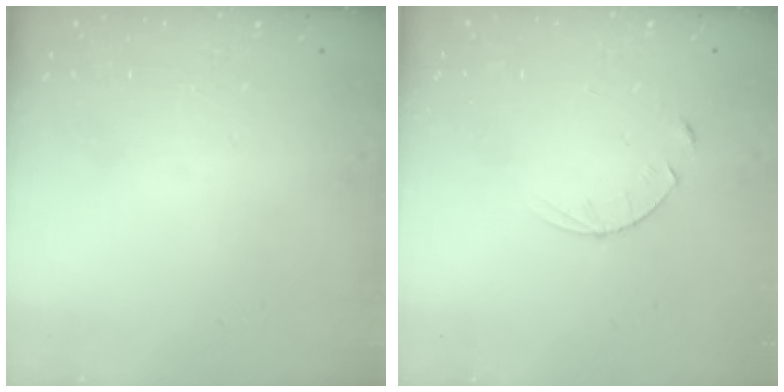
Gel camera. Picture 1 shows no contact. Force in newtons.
{"total": 3.5, "press": 3.5, "slide": 0.4}